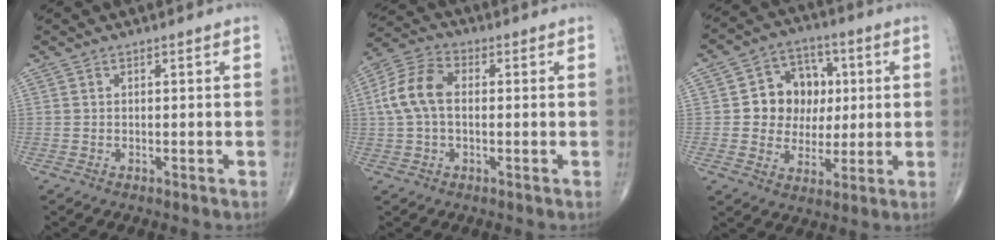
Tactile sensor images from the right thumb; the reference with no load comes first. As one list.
[{"total": 9.2, "force": [0.5, 5.7, 7.3], "torque": [-0.158, 0.027, 0.003]}, {"total": 11.6, "force": [1.5, 10.0, 5.5], "torque": [-0.026, 0.011, 0.027]}]